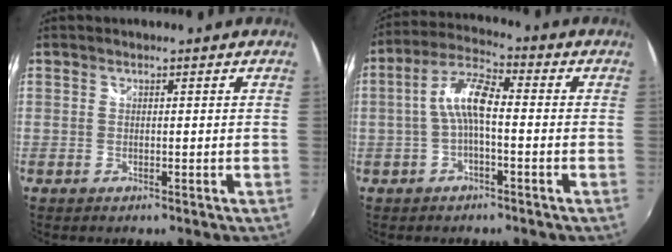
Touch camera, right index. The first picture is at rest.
{"total": 7.3, "force": [-1.0, 2.2, 6.9], "torque": [-0.150, 0.019, -0.022]}